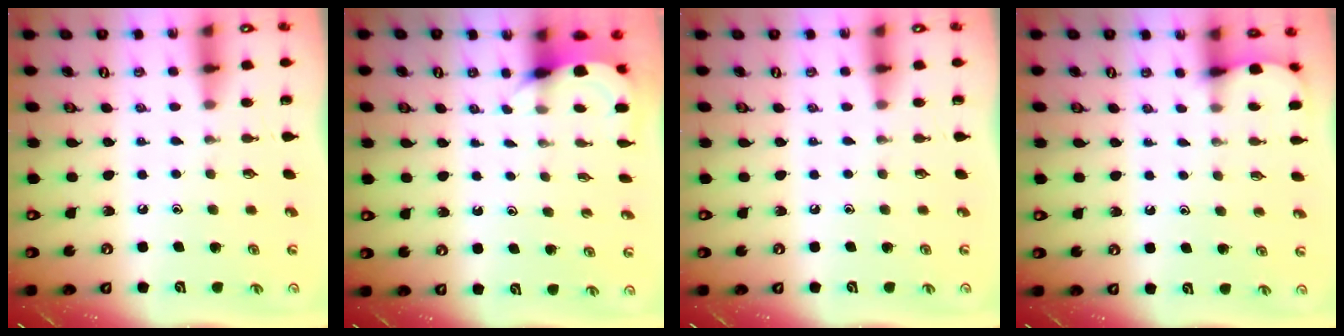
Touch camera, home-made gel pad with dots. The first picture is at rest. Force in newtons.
{"total": 5.2, "press": 5.2, "slide": 0.1}
{"total": 0.0}
{"total": 2.1, "press": 2.1, "slide": 0.2}